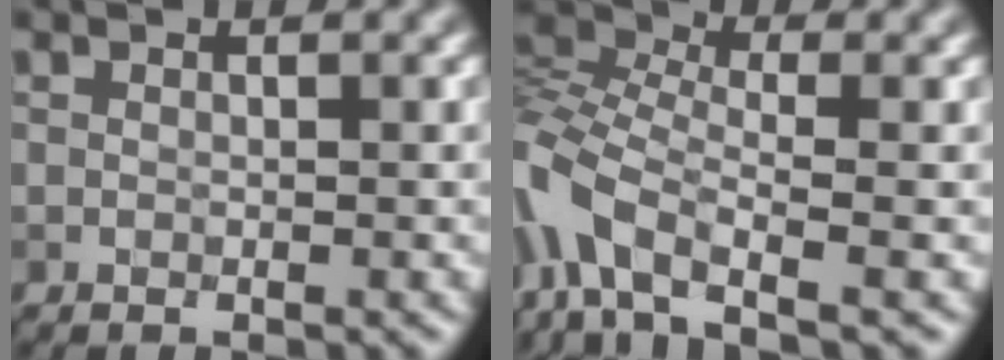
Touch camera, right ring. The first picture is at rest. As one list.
[{"total": 9.5, "force": [-4.4, 5.0, 6.8], "torque": [-0.165, -0.001, -0.100]}]